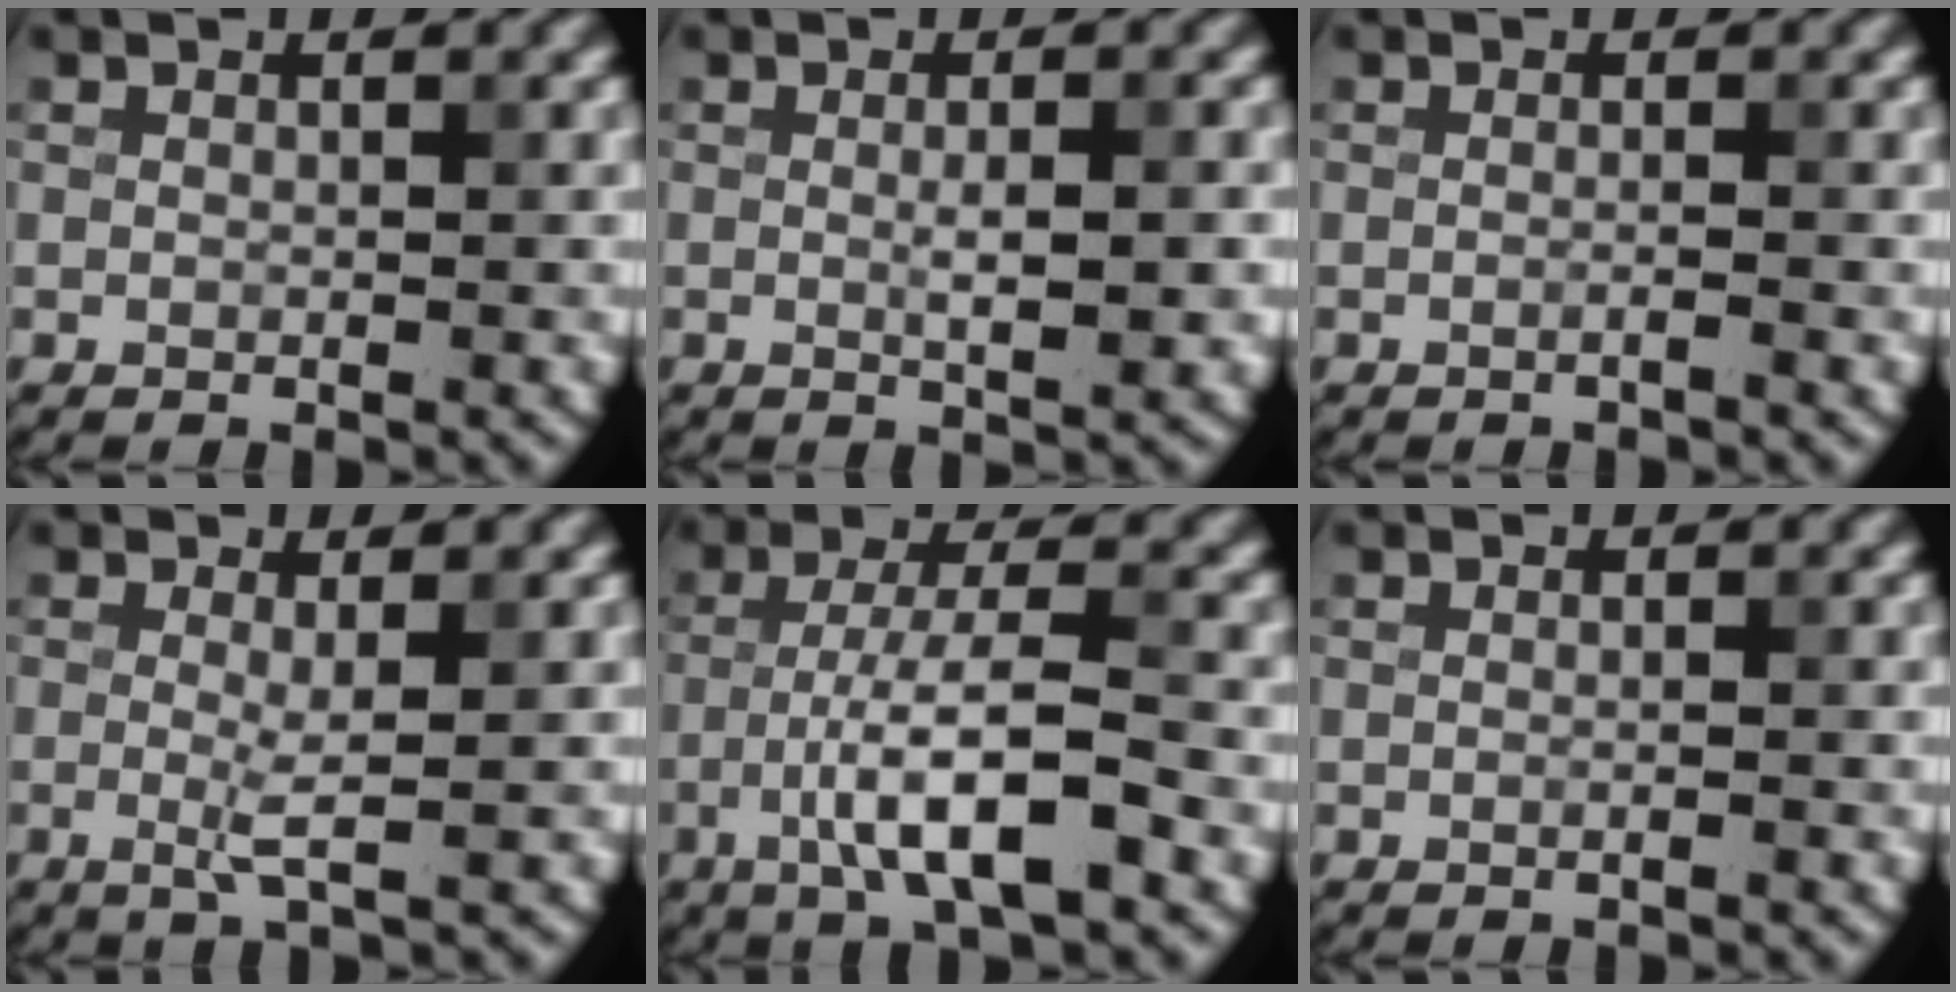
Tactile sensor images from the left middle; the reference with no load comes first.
{"total": 2.8, "force": [-0.1, 0.6, 2.8], "torque": [-0.043, -0.003, 0.000]}
{"total": 1.0, "force": [-0.3, 0.3, 0.9], "torque": [-0.013, -0.008, -0.015]}
{"total": 2.0, "force": [-0.1, 0.1, 1.9], "torque": [-0.045, -0.009, -0.004]}
{"total": 7.0, "force": [-2.8, 1.4, 6.3], "torque": [-0.112, 0.009, -0.055]}
{"total": 0.7, "force": [-0.1, 0.2, 0.6], "torque": [-0.009, -0.009, -0.011]}